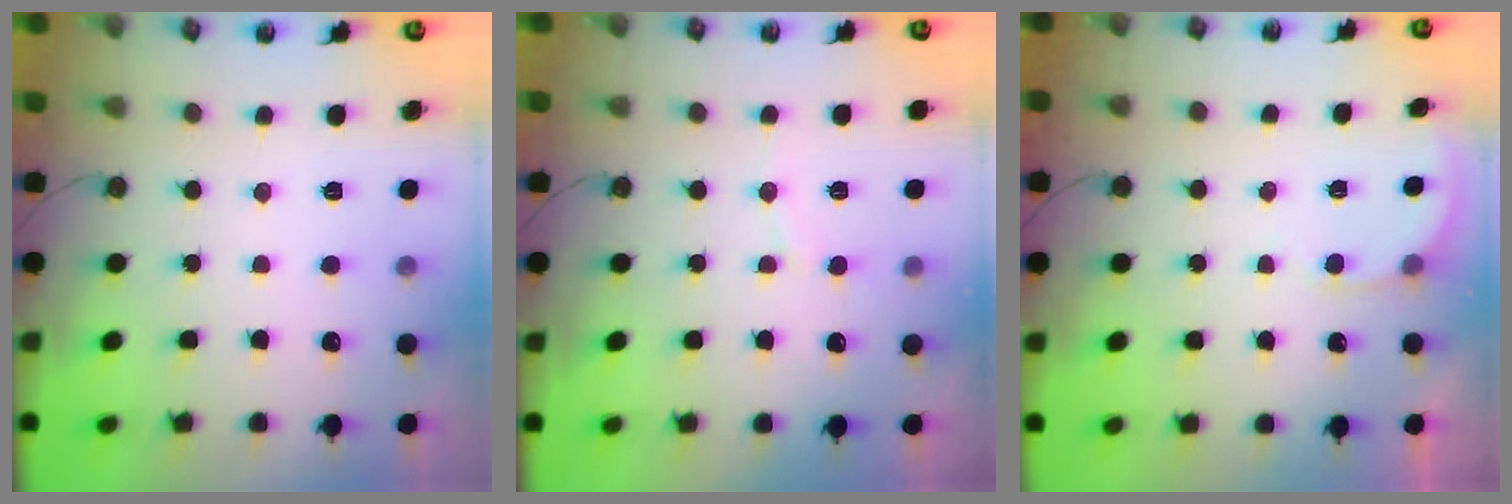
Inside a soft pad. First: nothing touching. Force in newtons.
{"total": 5.6, "press": 5.4, "slide": 1.3}
{"total": 3.3, "press": 3.2, "slide": 0.2}